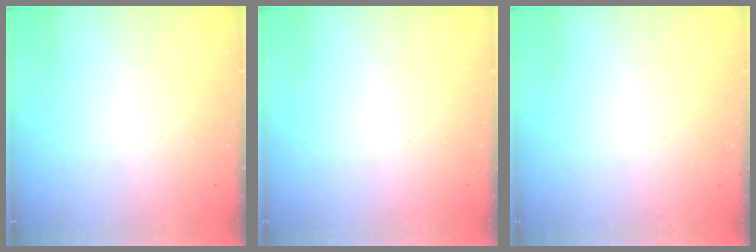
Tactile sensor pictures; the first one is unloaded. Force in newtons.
{"total": 0.0}
{"total": 0.0}